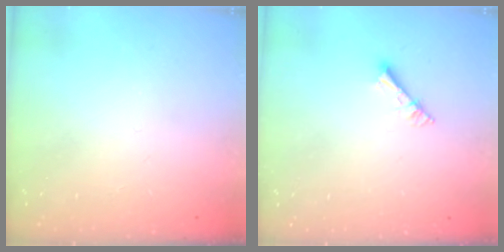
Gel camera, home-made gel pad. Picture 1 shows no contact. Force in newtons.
{"total": 3.0, "press": 3.0, "slide": 0.3}